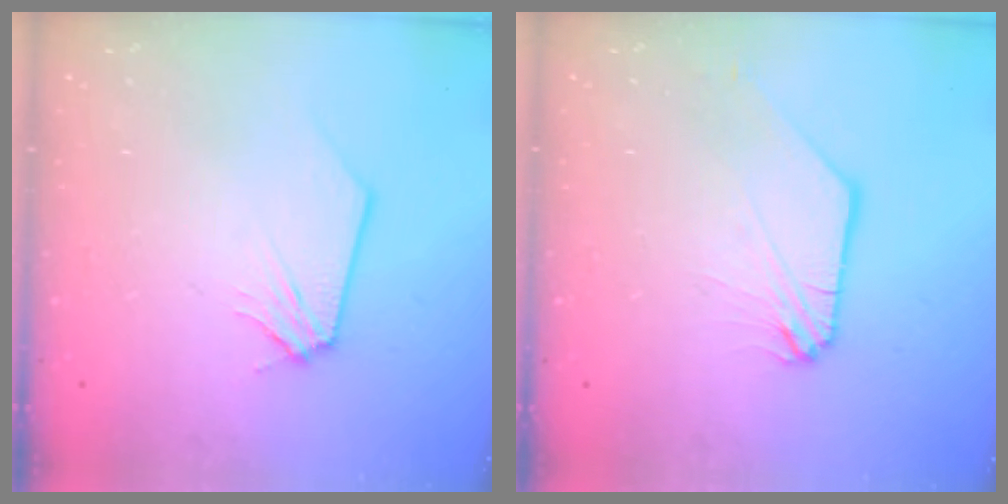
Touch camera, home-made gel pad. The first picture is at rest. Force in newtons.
{"total": 1.0, "press": 1.0, "slide": 0.3}